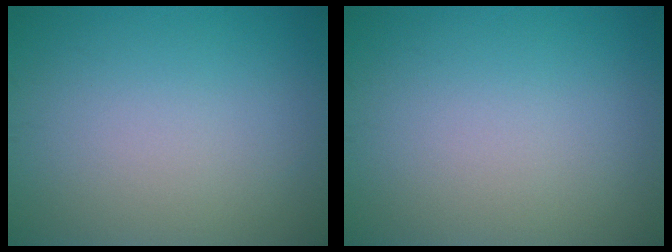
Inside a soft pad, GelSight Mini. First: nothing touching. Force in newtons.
{"total": 0.0}